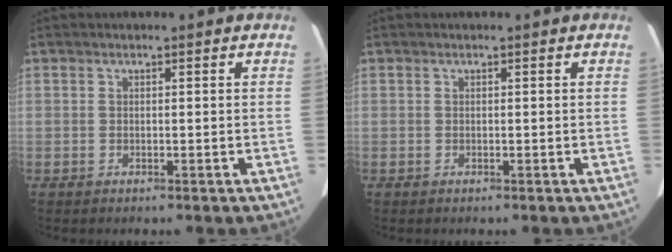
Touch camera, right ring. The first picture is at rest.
{"total": 0.0}